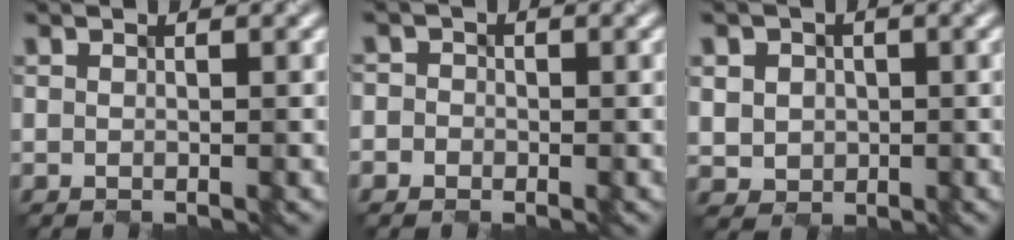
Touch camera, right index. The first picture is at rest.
{"total": 1.4, "force": [-0.9, 0.9, -0.5], "torque": [0.011, -0.003, -0.016]}
{"total": 4.3, "force": [0.6, 4.0, 1.4], "torque": [-0.053, 0.017, 0.014]}